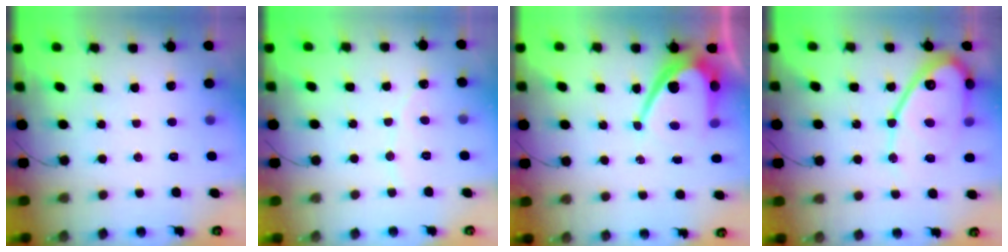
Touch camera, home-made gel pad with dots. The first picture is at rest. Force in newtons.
{"total": 1.7, "press": 1.6, "slide": 0.1}
{"total": 12.2, "press": 12.2, "slide": 1.1}
{"total": 16.1, "press": 16.1, "slide": 1.5}